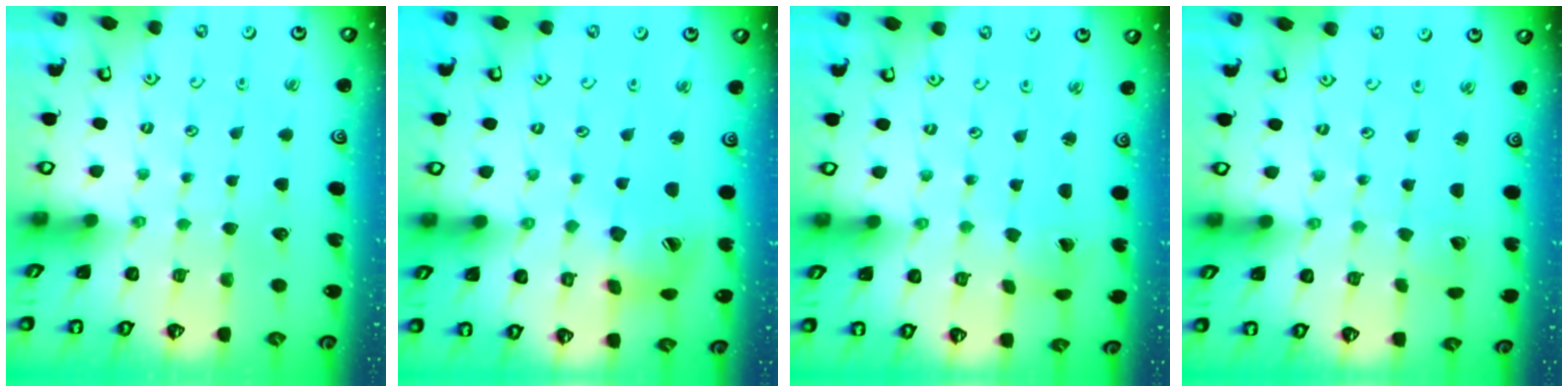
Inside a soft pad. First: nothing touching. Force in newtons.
{"total": 10.8, "press": 10.8, "slide": 1.2}
{"total": 1.3, "press": 1.3, "slide": 0.3}
{"total": 1.2, "press": 1.2, "slide": 0.1}